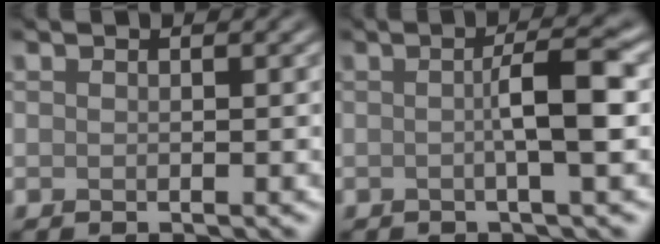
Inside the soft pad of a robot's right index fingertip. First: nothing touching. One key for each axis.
{"total": 4.0, "fx": 0.0, "fy": 0.5, "fz": 4.0, "tx": -0.059, "ty": 0.008, "tz": -0.003}